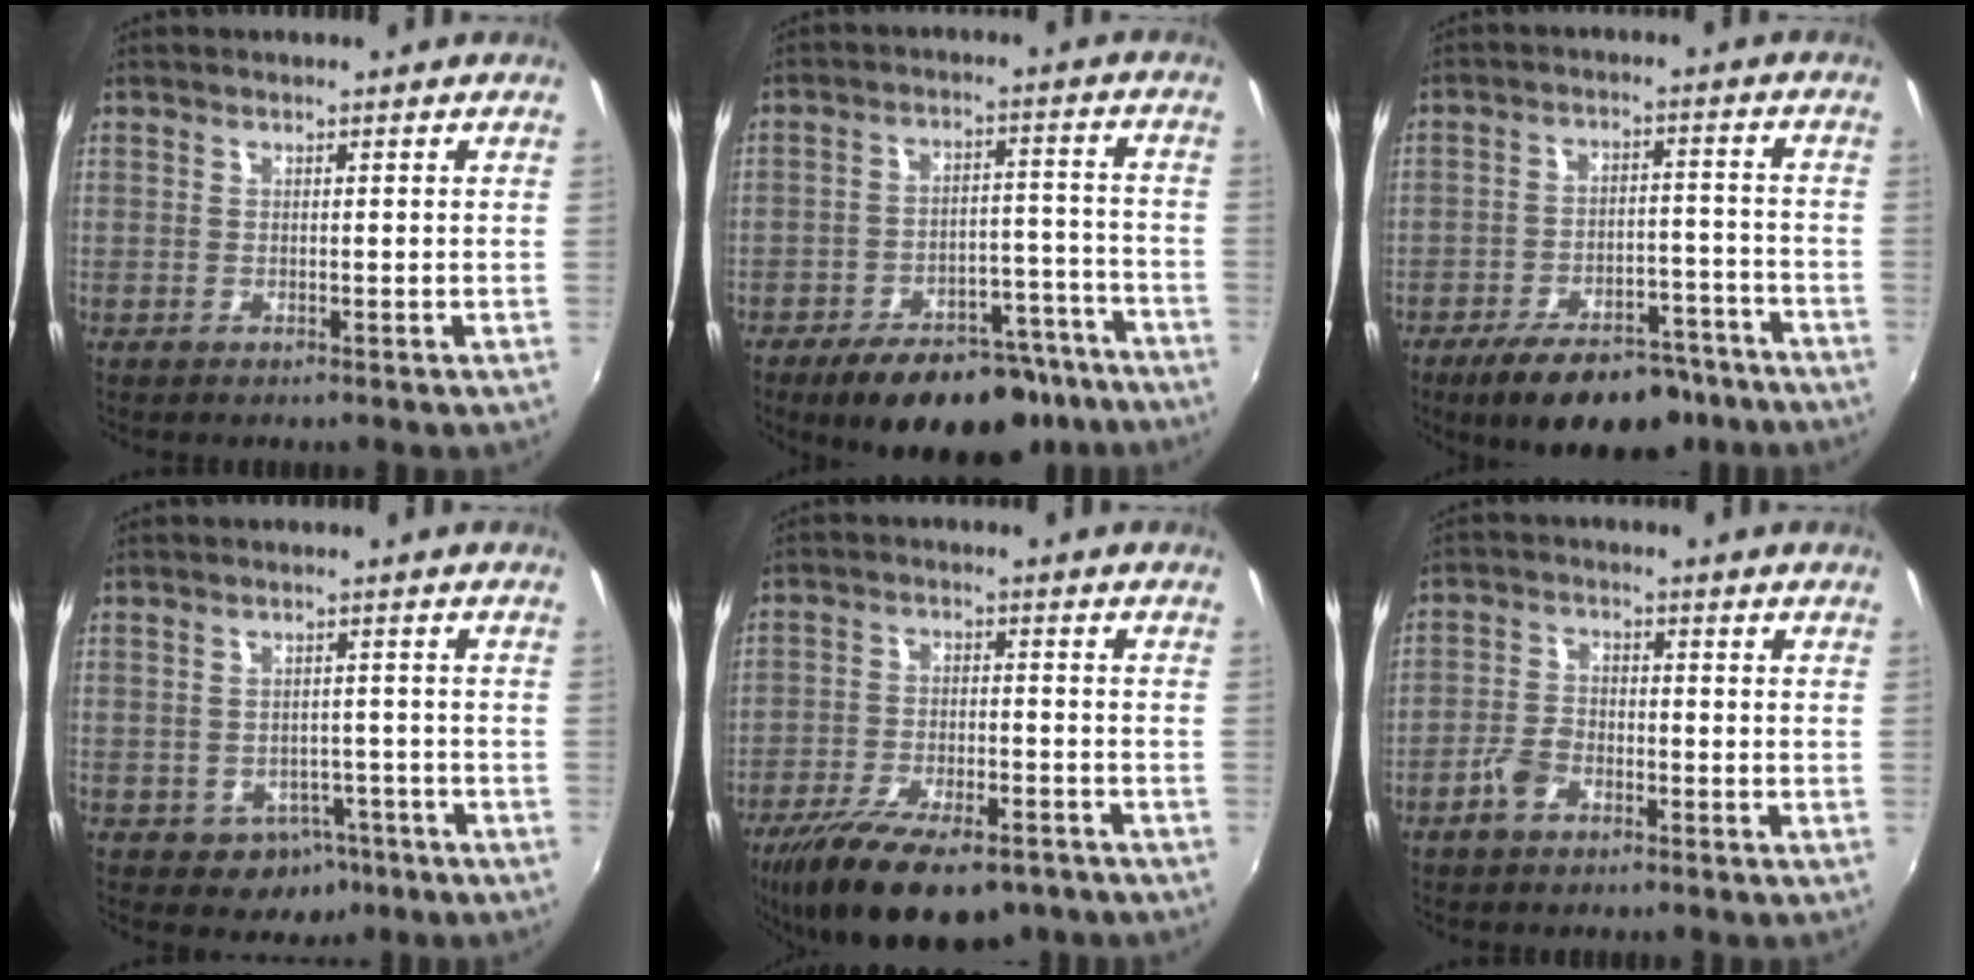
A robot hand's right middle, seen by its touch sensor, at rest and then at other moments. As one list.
[{"total": 18.2, "force": [-14.1, 7.9, 8.3], "torque": [-0.137, 0.021, -0.180]}, {"total": 15.4, "force": [-11.7, 6.4, 7.7], "torque": [-0.137, 0.004, -0.161]}, {"total": 5.9, "force": [-3.1, 4.7, 1.8], "torque": [-0.043, 0.008, -0.027]}, {"total": 18.2, "force": [-12.9, 7.1, 10.8], "torque": [-0.215, -0.041, -0.202]}, {"total": 4.7, "force": [-2.9, 2.7, 2.5], "torque": [-0.061, 0.007, -0.055]}]